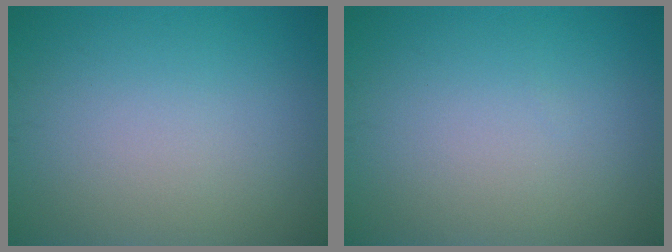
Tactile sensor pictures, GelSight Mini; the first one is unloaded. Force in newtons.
{"total": 0.0}